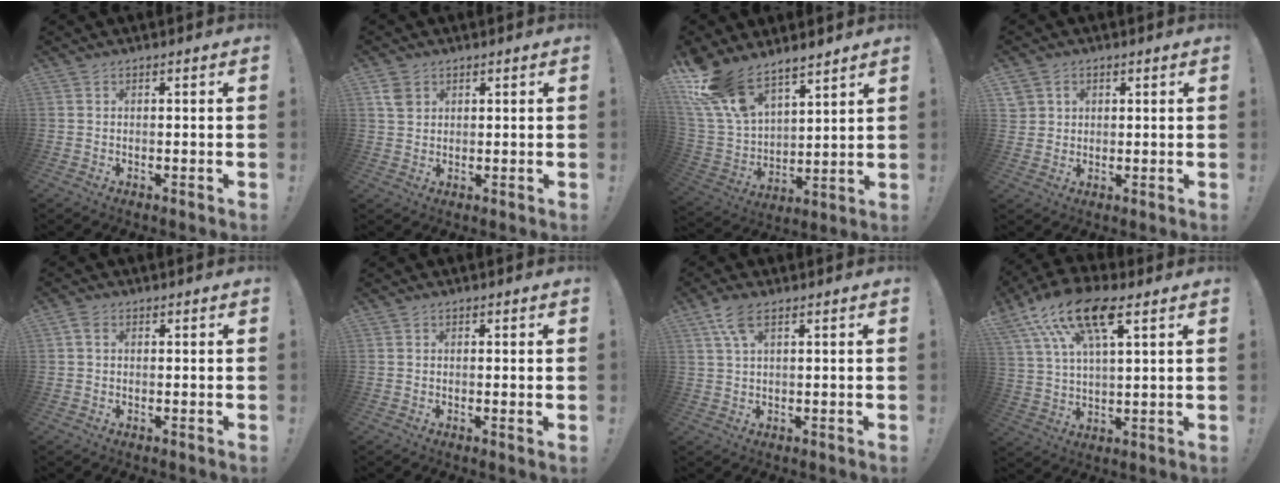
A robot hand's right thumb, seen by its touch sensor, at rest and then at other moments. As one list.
[{"total": 3.7, "force": [2.0, 2.7, 1.6], "torque": [-0.021, -0.004, 0.038]}, {"total": 15.4, "force": [12.2, 6.9, 6.4], "torque": [-0.136, -0.086, 0.235]}, {"total": 3.9, "force": [1.5, 3.5, 0.7], "torque": [-0.011, -0.002, 0.030]}, {"total": 1.9, "force": [0.6, 1.4, 1.2], "torque": [-0.031, 0.008, 0.013]}, {"total": 0.9, "force": [0.3, 0.0, 0.9], "torque": [-0.011, -0.003, 0.005]}, {"total": 5.5, "force": [2.9, 1.8, 4.3], "torque": [-0.083, -0.003, 0.052]}, {"total": 15.9, "force": [9.0, 6.5, 11.4], "torque": [-0.201, -0.029, 0.157]}]